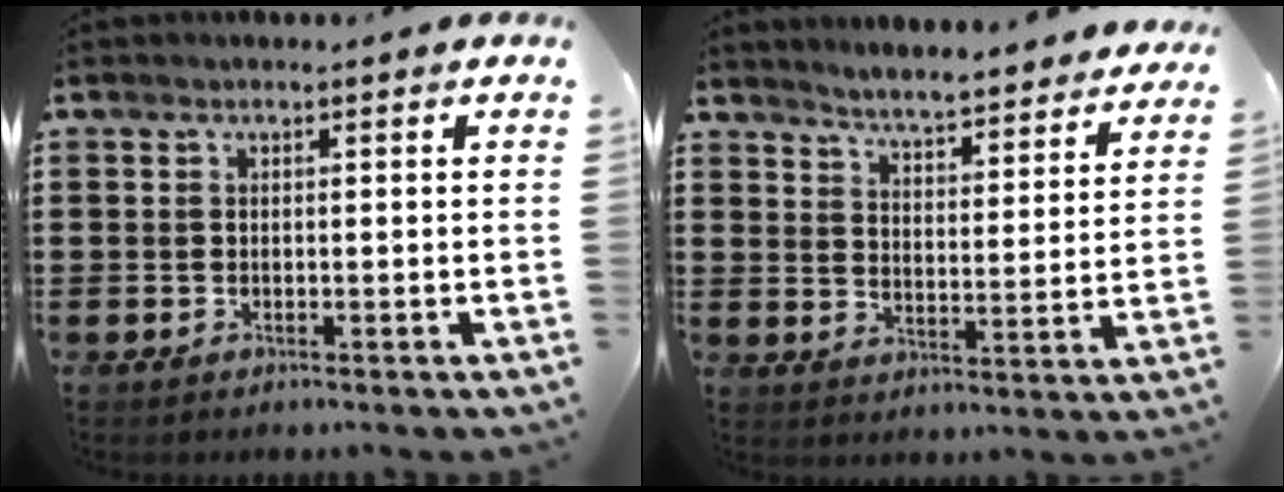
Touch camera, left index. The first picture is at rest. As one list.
[{"total": 4.4, "force": [4.3, -0.6, 0.2], "torque": [-0.027, -0.038, 0.071]}]